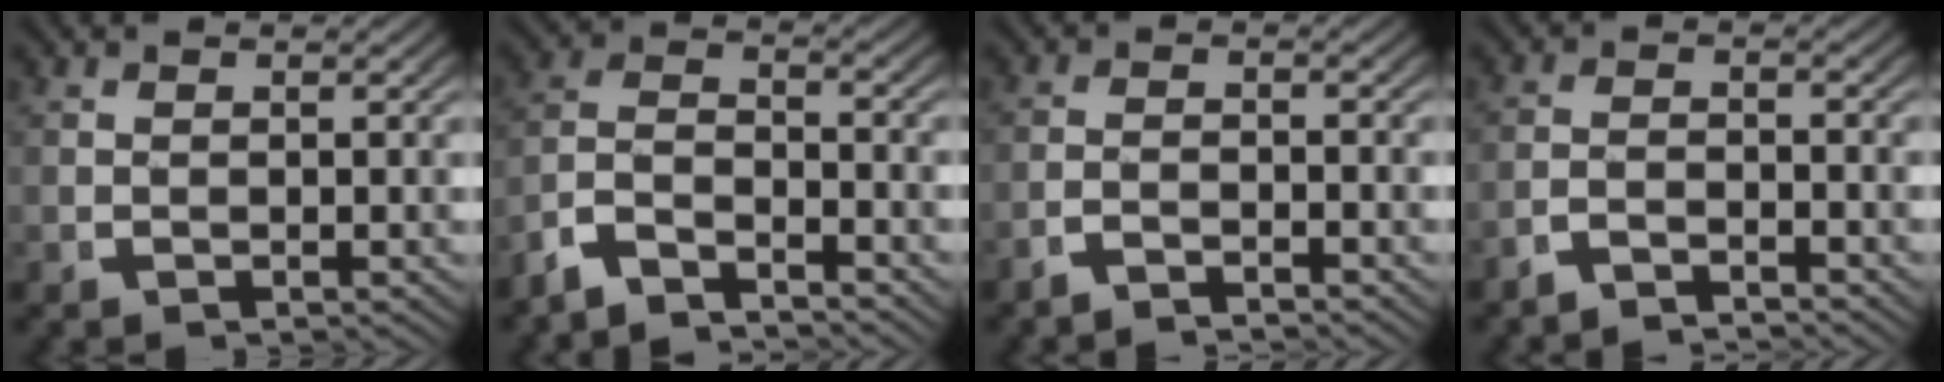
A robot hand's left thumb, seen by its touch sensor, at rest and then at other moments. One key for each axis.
{"total": 6.1, "fx": -3.5, "fy": 3.8, "fz": 3.4, "tx": -0.068, "ty": -0.022, "tz": -0.063}
{"total": 2.1, "fx": -2.0, "fy": 0.4, "fz": 0.4, "tx": -0.002, "ty": -0.002, "tz": -0.042}
{"total": 2.6, "fx": -2.4, "fy": 0.5, "fz": 0.5, "tx": -0.007, "ty": -0.006, "tz": -0.047}